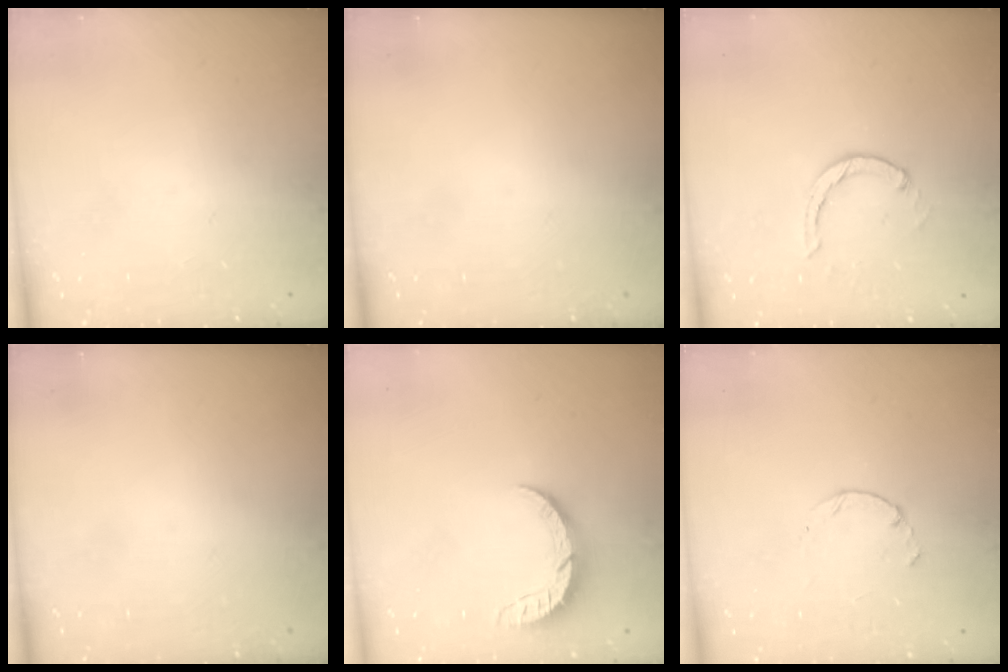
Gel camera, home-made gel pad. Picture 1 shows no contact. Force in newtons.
{"total": 0.0}
{"total": 1.3, "press": 1.2, "slide": 0.3}
{"total": 0.0}
{"total": 8.7, "press": 8.6, "slide": 0.9}
{"total": 1.3, "press": 1.2, "slide": 0.4}